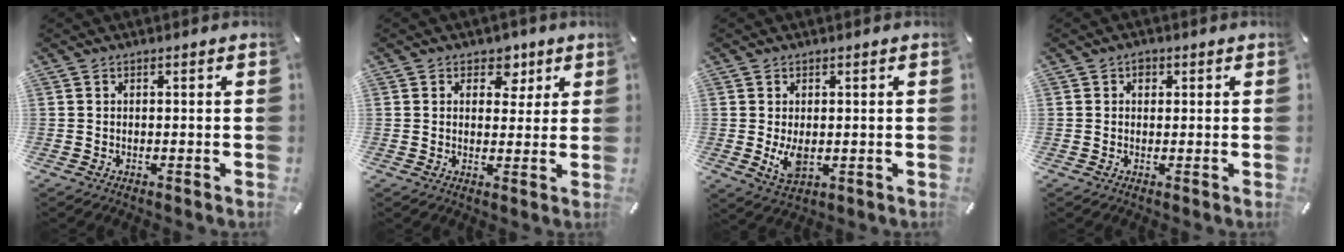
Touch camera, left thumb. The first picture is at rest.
{"total": 5.7, "force": [2.5, 4.5, 2.5], "torque": [-0.015, -0.007, 0.035]}
{"total": 5.5, "force": [-0.2, 3.3, 4.4], "torque": [-0.089, -0.010, -0.008]}
{"total": 1.5, "force": [0.4, 1.3, 0.6], "torque": [-0.005, 0.004, 0.004]}